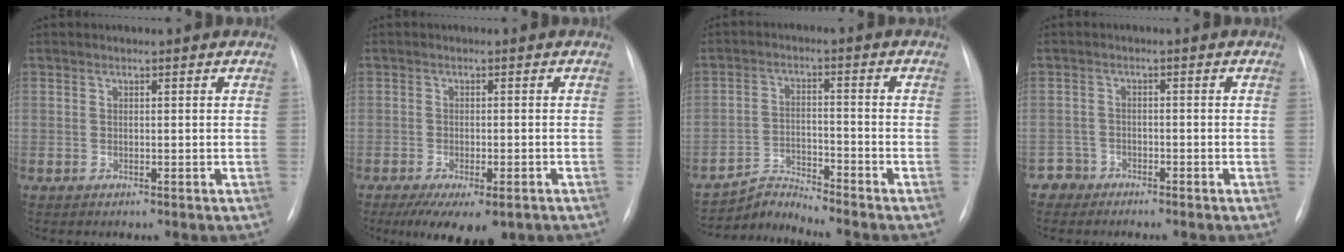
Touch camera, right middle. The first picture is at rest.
{"total": 8.8, "force": [-5.8, 3.2, 5.8], "torque": [-0.084, -0.014, -0.084]}
{"total": 4.9, "force": [-4.4, -1.4, -1.6], "torque": [0.022, -0.009, -0.078]}
{"total": 2.3, "force": [-1.7, 1.2, -0.9], "torque": [0.017, 0.005, -0.034]}